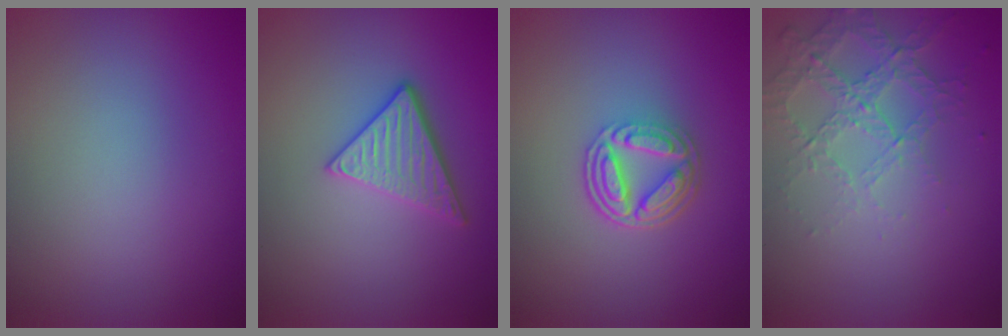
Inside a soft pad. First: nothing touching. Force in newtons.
{"total": 3.3, "press": 3.0, "slide": 1.5}
{"total": 4.8, "press": 3.5, "slide": 3.3}
{"total": 4.5, "press": 2.9, "slide": 3.4}